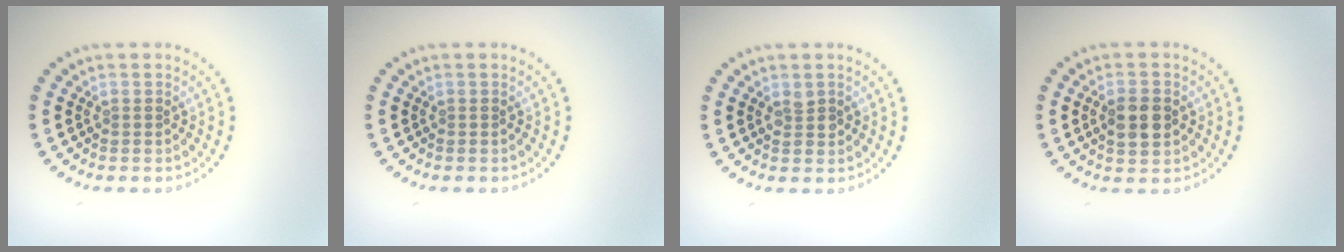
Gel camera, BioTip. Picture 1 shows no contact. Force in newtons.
{"total": 0.0}
{"total": 0.9, "press": 0.9, "slide": 0.2}
{"total": 3.2, "press": 3.2, "slide": 0.2}